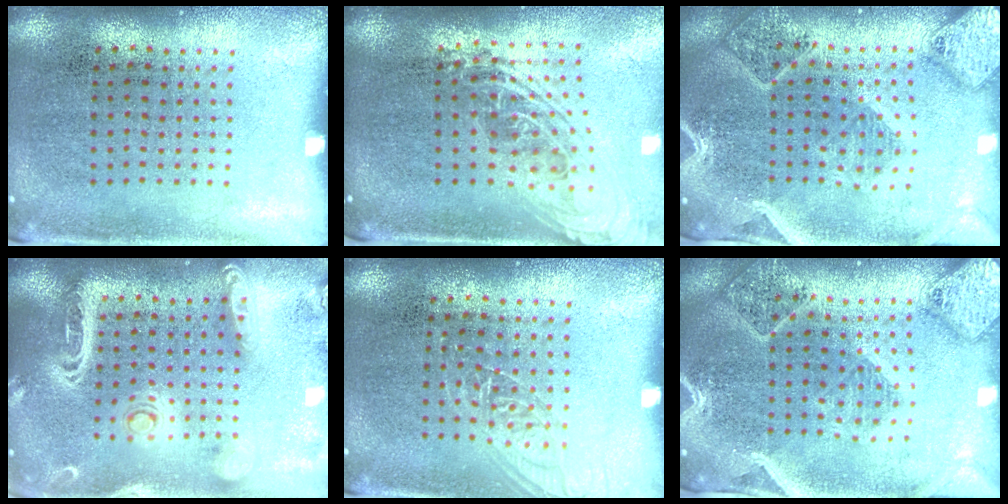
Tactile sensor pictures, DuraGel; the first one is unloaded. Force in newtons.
{"total": 2.2, "press": 1.6, "slide": 1.4}
{"total": 2.8, "press": 2.4, "slide": 1.4}
{"total": 2.8, "press": 2.4, "slide": 1.4}
{"total": 1.1, "press": 1.1, "slide": 0.4}
{"total": 2.7, "press": 2.4, "slide": 1.2}